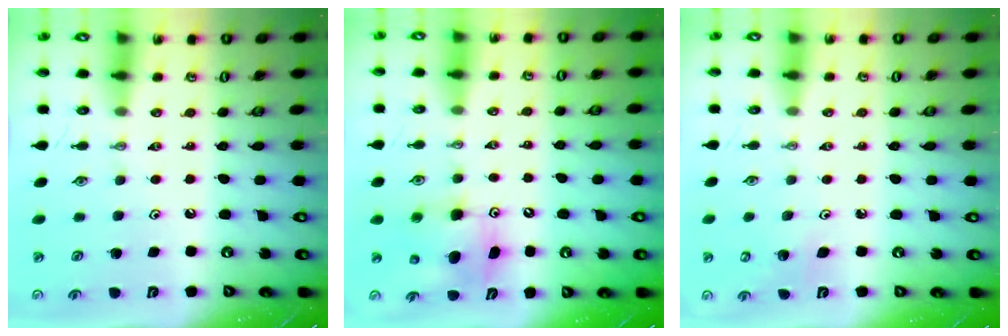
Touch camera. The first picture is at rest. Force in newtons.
{"total": 8.0, "press": 7.8, "slide": 1.8}
{"total": 4.8, "press": 4.7, "slide": 0.9}